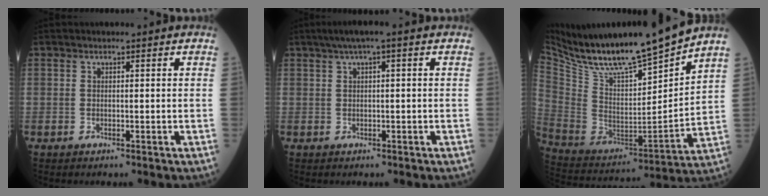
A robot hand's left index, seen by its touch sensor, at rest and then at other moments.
{"total": 3.8, "force": [2.0, 0.1, 3.3], "torque": [-0.057, 0.018, 0.033]}
{"total": 19.8, "force": [17.6, 0.6, 9.2], "torque": [-0.179, -0.031, 0.309]}